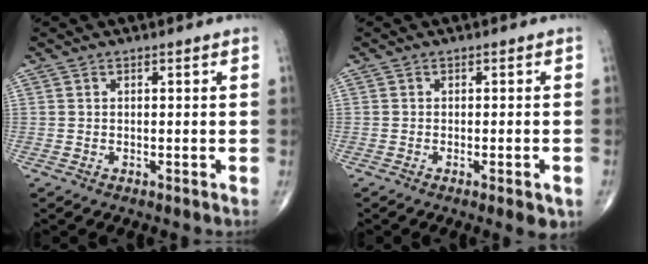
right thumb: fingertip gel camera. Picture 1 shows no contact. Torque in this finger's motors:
{"motor_torque": [0.01, 0.13, 0.21, -0.03, 0.02]}